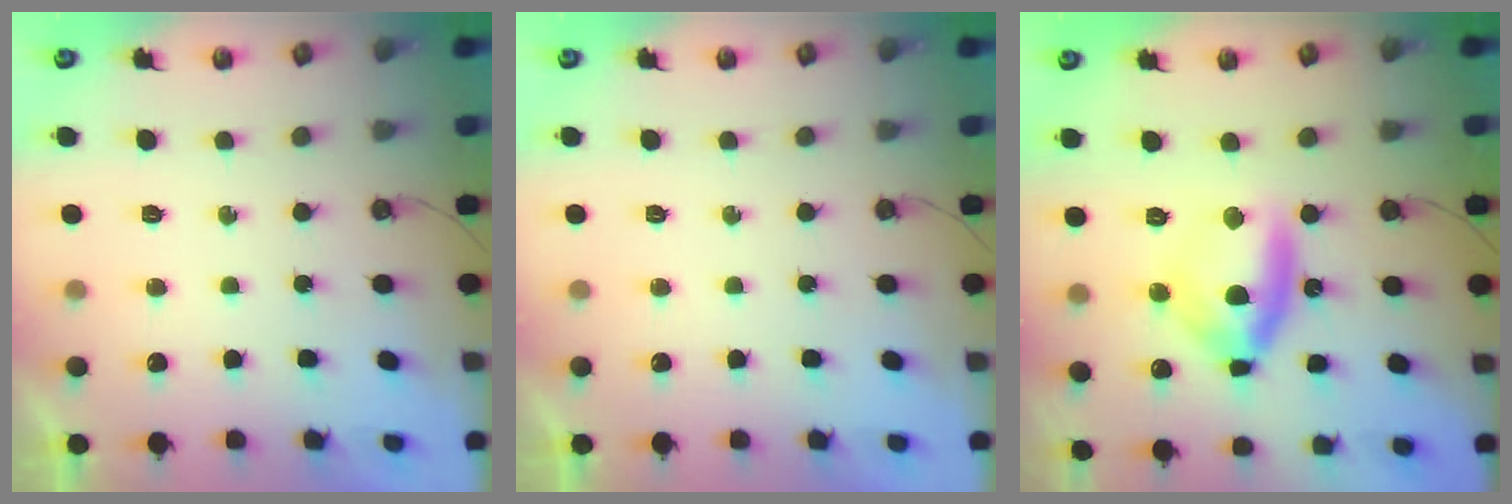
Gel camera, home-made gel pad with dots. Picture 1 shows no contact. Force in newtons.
{"total": 0.0}
{"total": 12.9, "press": 12.8, "slide": 1.8}